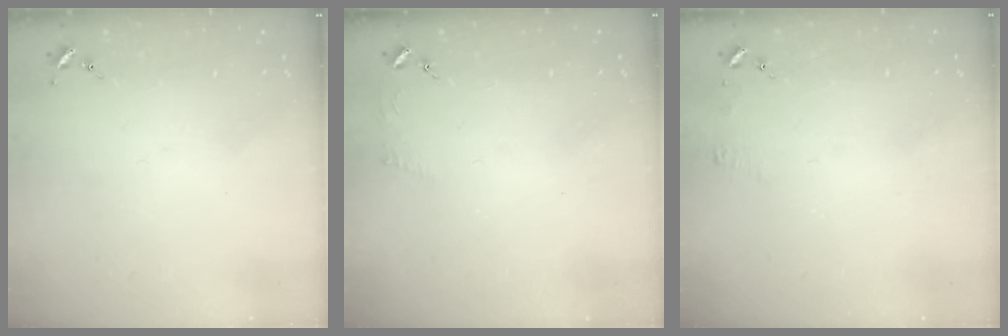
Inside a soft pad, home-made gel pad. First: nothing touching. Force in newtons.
{"total": 2.4, "press": 2.4, "slide": 0.3}
{"total": 3.5, "press": 3.5, "slide": 0.3}